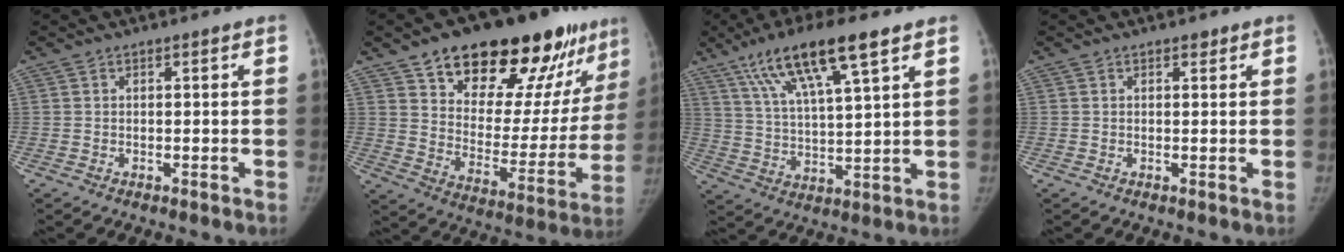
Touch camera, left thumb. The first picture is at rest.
{"total": 27.9, "force": [17.7, 12.5, 17.6], "torque": [-0.209, -0.050, 0.268]}
{"total": 15.0, "force": [8.7, 2.9, 11.8], "torque": [-0.212, -0.020, 0.165]}
{"total": 0.7, "force": [0.5, 0.4, 0.2], "torque": [0.004, -0.004, 0.005]}